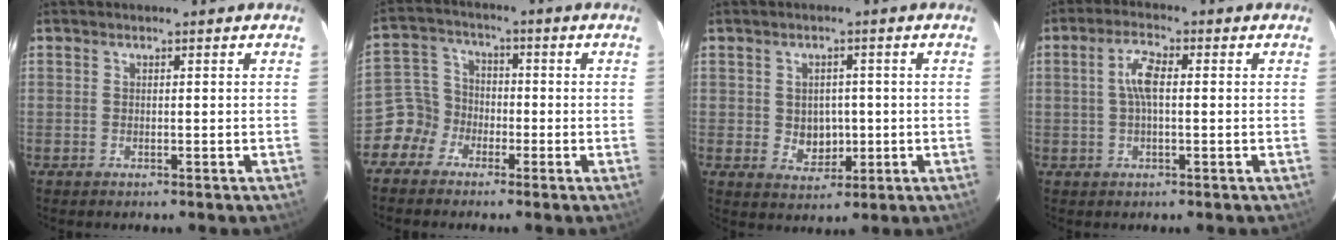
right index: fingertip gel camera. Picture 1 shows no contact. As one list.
[{"total": 6.2, "force": [-3.5, 5.1, 0.2], "torque": [-0.008, 0.029, -0.079]}, {"total": 4.8, "force": [-0.3, 4.2, 2.5], "torque": [-0.044, 0.005, 0.007]}, {"total": 4.7, "force": [0.3, 1.7, 4.4], "torque": [-0.089, 0.010, 0.006]}]